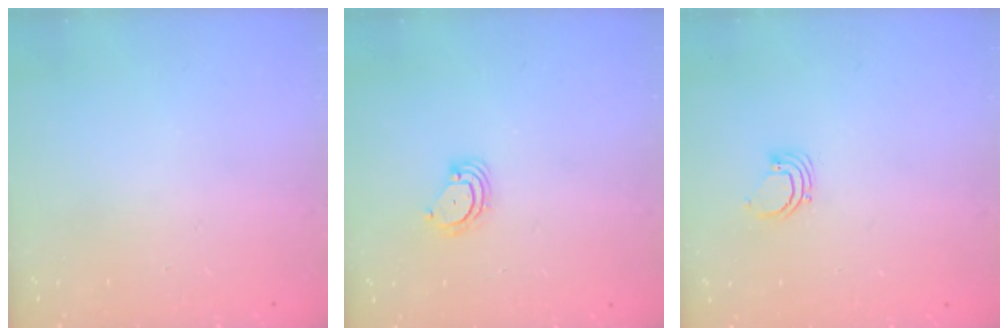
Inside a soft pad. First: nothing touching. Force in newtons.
{"total": 3.7, "press": 3.7, "slide": 0.3}
{"total": 2.3, "press": 2.3, "slide": 0.1}